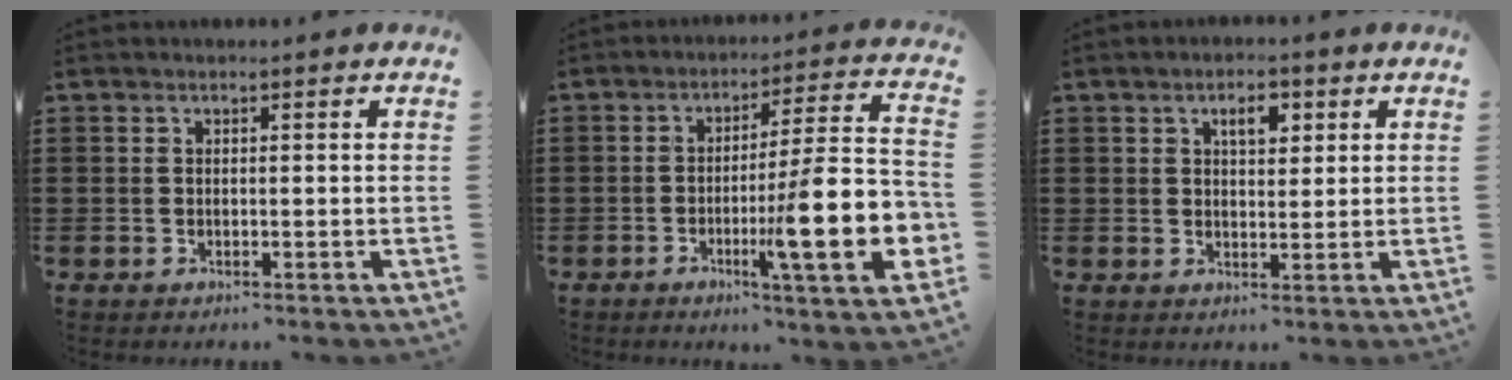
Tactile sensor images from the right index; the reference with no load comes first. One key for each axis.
{"total": 15.3, "fx": -3.9, "fy": 2.1, "fz": 14.6, "tx": -0.230, "ty": -0.021, "tz": -0.065}
{"total": 3.4, "fx": 1.6, "fy": 1.7, "fz": 2.5, "tx": -0.040, "ty": 0.002, "tz": 0.024}